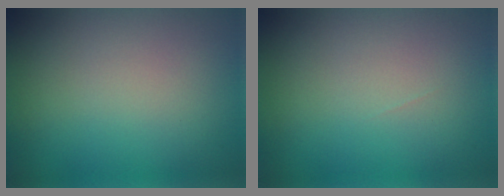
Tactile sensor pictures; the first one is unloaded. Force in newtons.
{"total": 0.0}